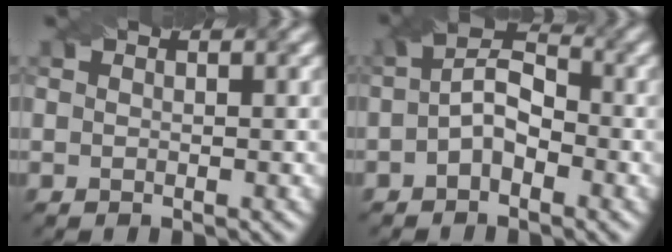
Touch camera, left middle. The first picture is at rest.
{"total": 4.0, "force": [-0.8, 2.4, 3.1], "torque": [-0.054, 0.010, -0.019]}